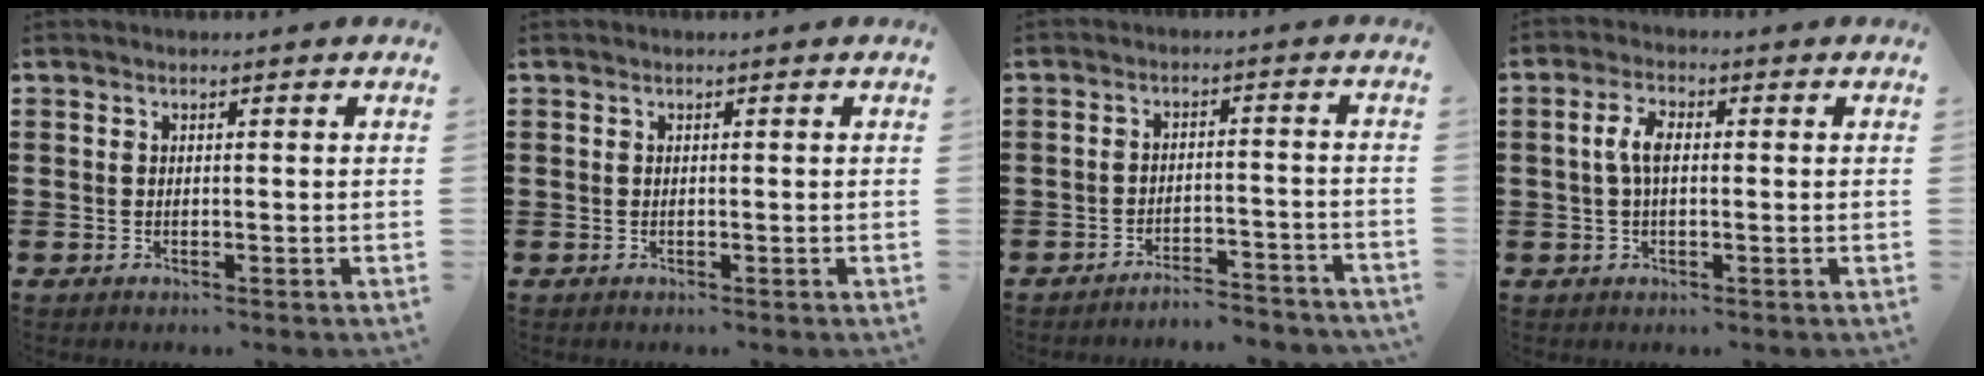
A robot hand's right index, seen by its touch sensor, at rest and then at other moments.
{"total": 0.0}
{"total": 3.7, "force": [-3.7, 0.0, 0.5], "torque": [-0.013, 0.003, -0.078]}
{"total": 4.3, "force": [0.2, 1.9, 3.8], "torque": [-0.083, 0.005, -0.001]}